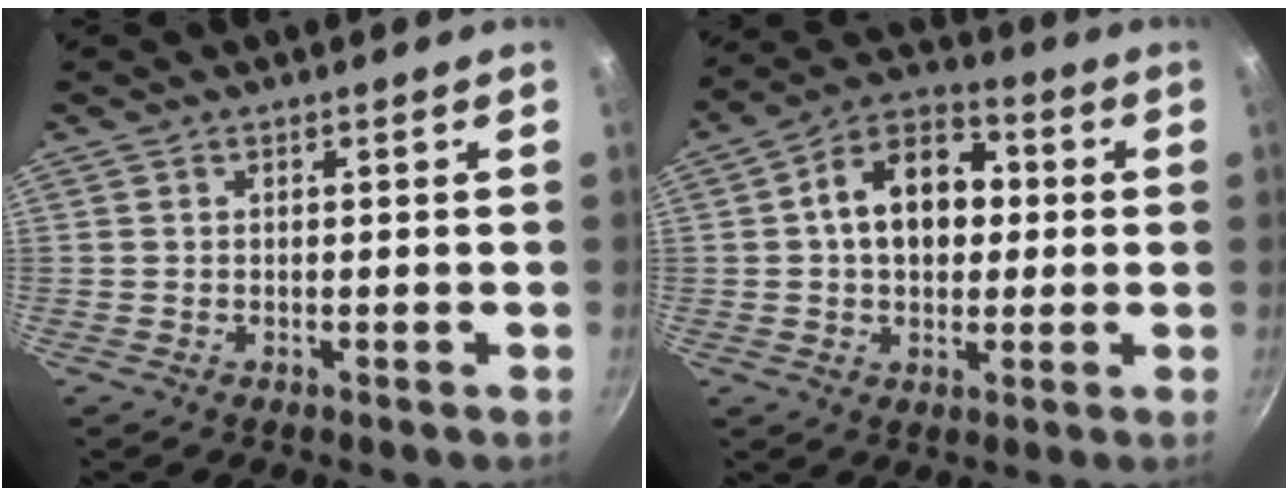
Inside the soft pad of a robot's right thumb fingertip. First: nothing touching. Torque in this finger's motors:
{"motor_torque": [0.66, 2.83, 1.05, -0.31, 0.00]}